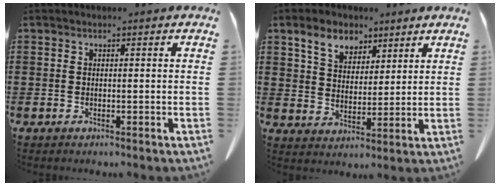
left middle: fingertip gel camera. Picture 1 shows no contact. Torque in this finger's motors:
{"motor_torque": [0.31, 0.31, 0.06, 0.01]}